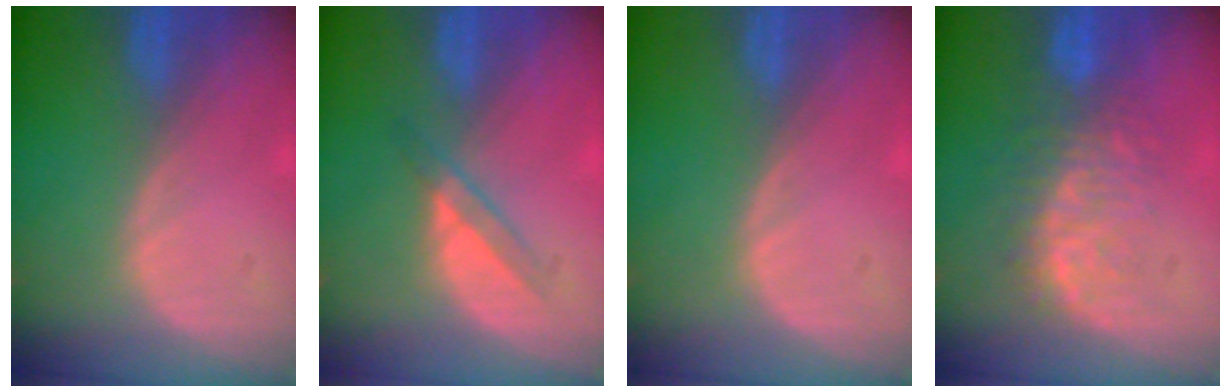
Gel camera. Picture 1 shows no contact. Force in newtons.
{"total": 2.9, "press": 2.8, "slide": 1.0}
{"total": 0.0}
{"total": 8.1, "press": 7.8, "slide": 2.2}